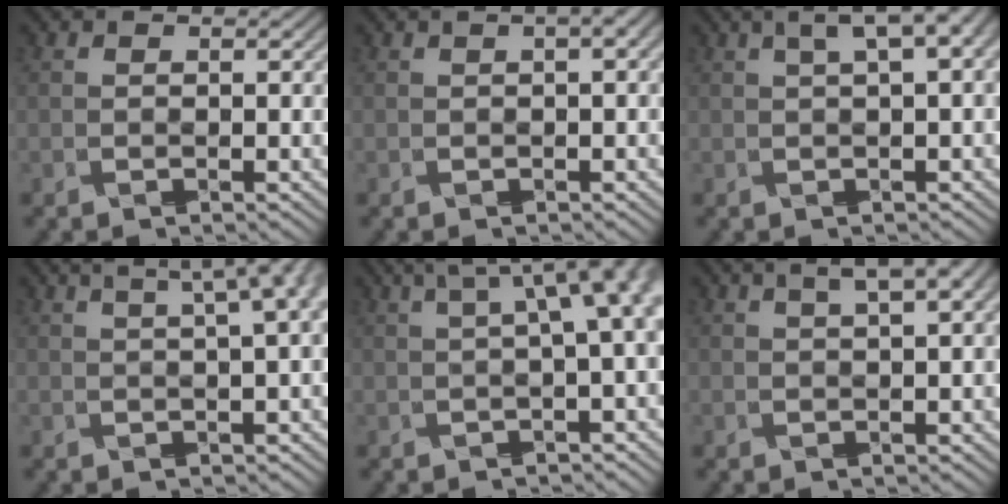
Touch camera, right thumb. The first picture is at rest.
{"total": 2.4, "force": [0.4, 0.8, 2.2], "torque": [-0.038, 0.002, 0.005]}
{"total": 5.6, "force": [1.9, 1.7, 5.0], "torque": [-0.094, 0.013, 0.034]}
{"total": 7.8, "force": [2.7, 1.6, 7.1], "torque": [-0.101, 0.025, 0.040]}
{"total": 10.8, "force": [2.7, 3.6, 9.8], "torque": [-0.138, 0.033, 0.040]}
{"total": 4.8, "force": [2.0, 1.2, 4.2], "torque": [-0.082, 0.012, 0.036]}